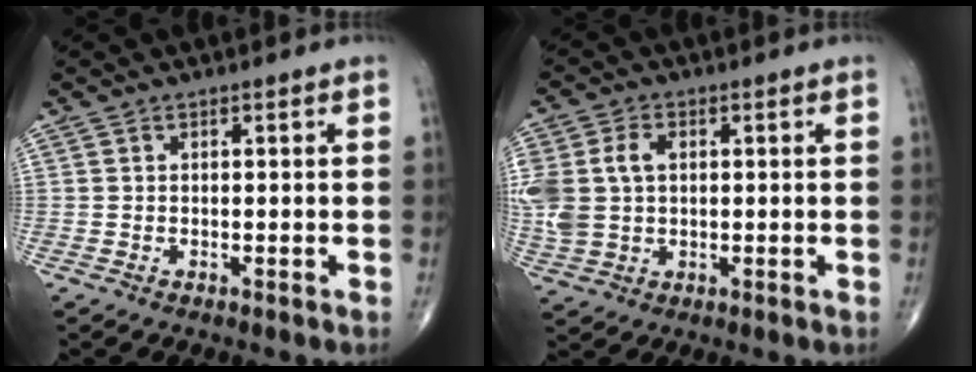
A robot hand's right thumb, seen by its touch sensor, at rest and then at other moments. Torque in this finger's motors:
{"motor_torque": [1.48, 1.55, 1.21, 0.22, 0.10]}